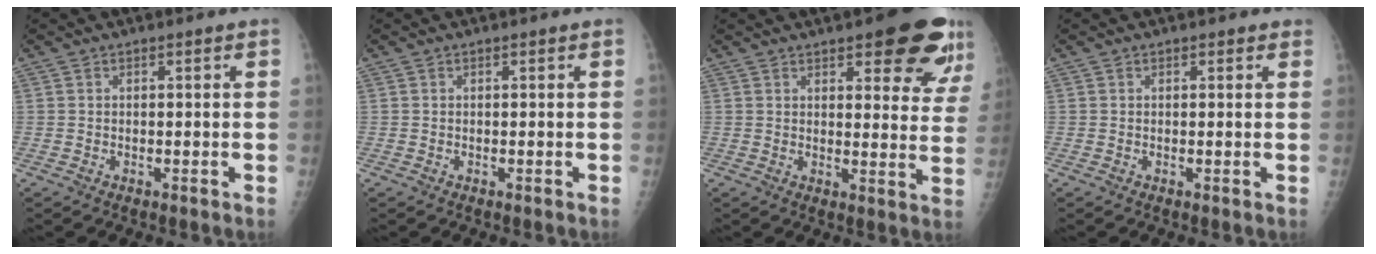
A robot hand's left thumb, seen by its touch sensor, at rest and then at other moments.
{"total": 0.0}
{"total": 14.4, "force": [8.7, 4.8, 10.4], "torque": [-0.090, -0.043, 0.098]}
{"total": 0.8, "force": [0.6, 0.5, 0.3], "torque": [0.003, -0.002, 0.002]}